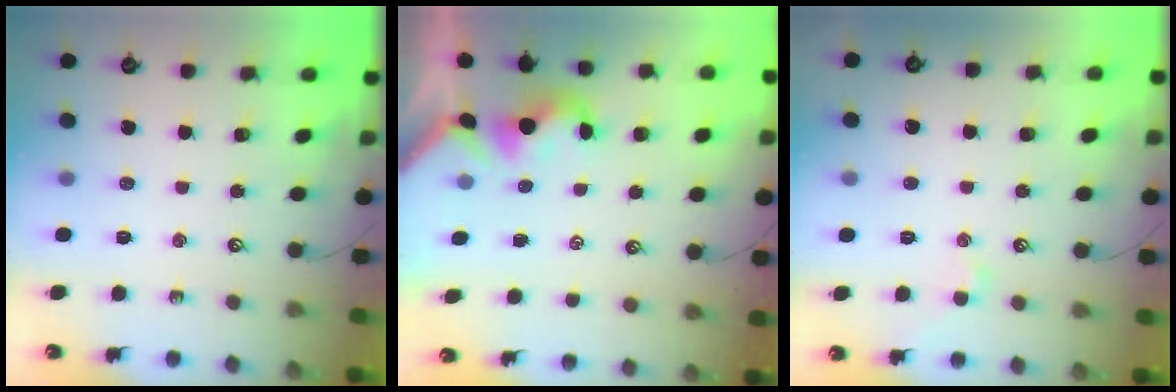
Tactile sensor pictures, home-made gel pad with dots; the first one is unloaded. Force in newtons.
{"total": 1.1, "press": 1.1, "slide": 0.2}
{"total": 0.5, "press": 0.2, "slide": 0.5}